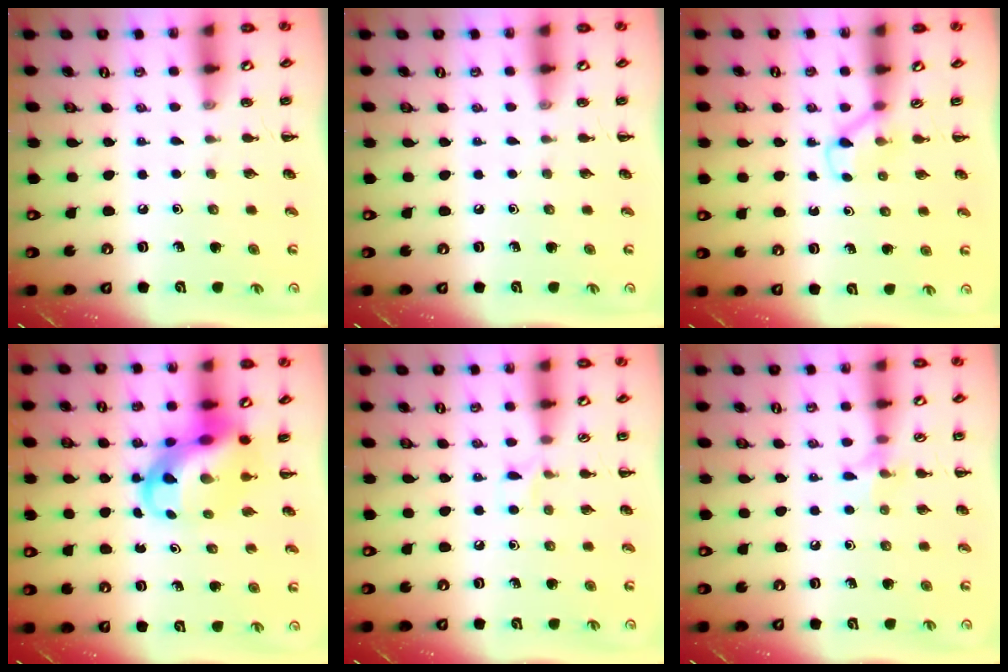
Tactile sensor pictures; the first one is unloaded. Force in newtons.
{"total": 0.0}
{"total": 3.0, "press": 2.8, "slide": 0.9}
{"total": 9.1, "press": 8.7, "slide": 2.7}
{"total": 4.0, "press": 3.6, "slide": 1.6}
{"total": 6.3, "press": 6.1, "slide": 1.5}